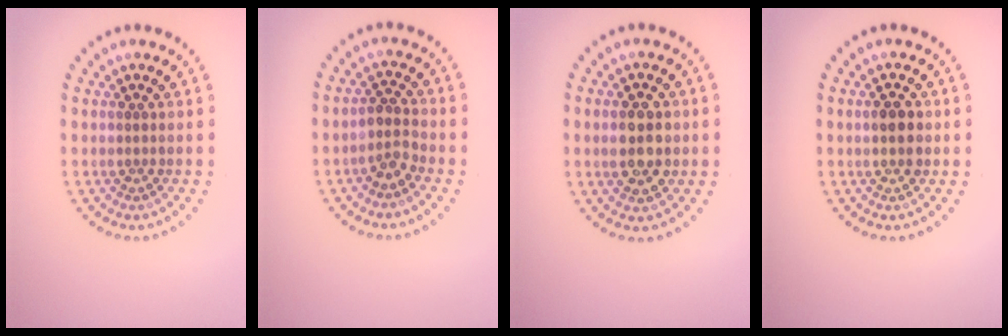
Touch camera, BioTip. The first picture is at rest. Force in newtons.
{"total": 2.0, "press": 1.6, "slide": 1.2}
{"total": 3.9, "press": 3.9, "slide": 0.1}
{"total": 2.5, "press": 2.5, "slide": 0.2}